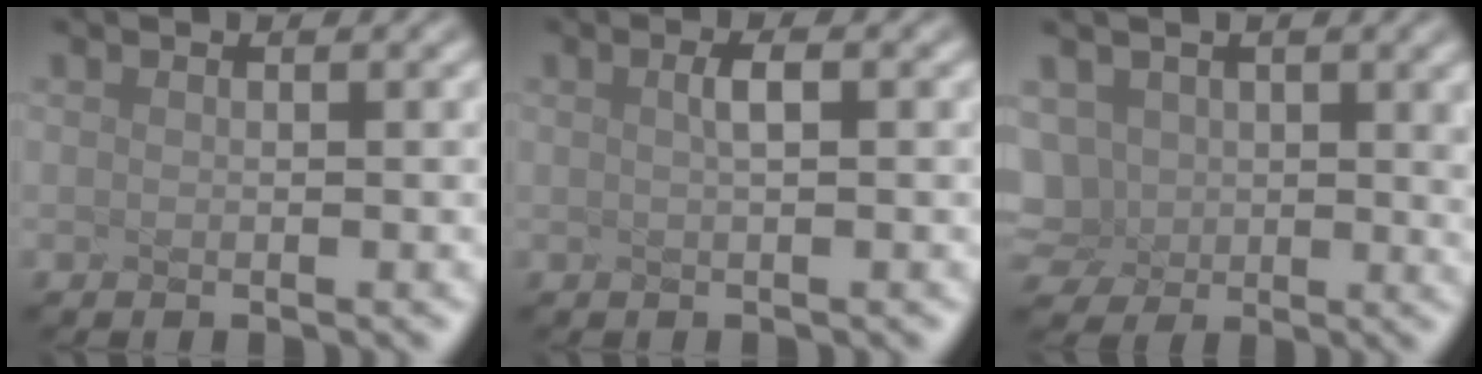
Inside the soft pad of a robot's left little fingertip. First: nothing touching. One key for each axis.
{"total": 1.2, "fx": -1.0, "fy": -0.7, "fz": 0.3, "tx": -0.031, "ty": -0.003, "tz": 0.016}
{"total": 4.9, "fx": 0.4, "fy": 3.9, "fz": 2.9, "tx": -0.112, "ty": -0.020, "tz": 0.068}